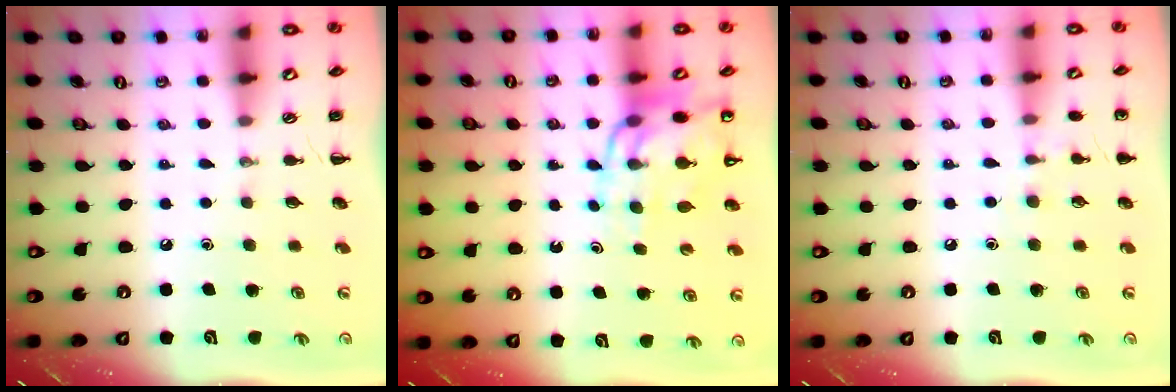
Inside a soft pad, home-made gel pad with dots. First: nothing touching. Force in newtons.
{"total": 12.6, "press": 12.1, "slide": 3.5}
{"total": 6.2, "press": 5.9, "slide": 1.7}